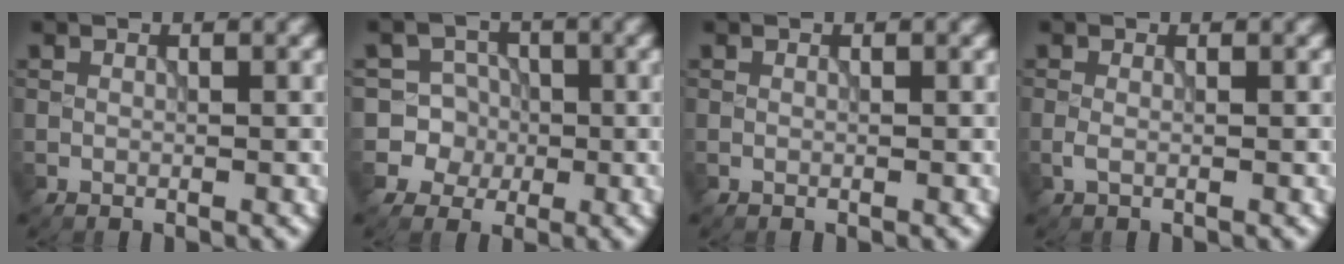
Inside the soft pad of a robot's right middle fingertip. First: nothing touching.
{"total": 7.0, "force": [-1.3, 6.8, 0.9], "torque": [-0.006, 0.021, -0.043]}
{"total": 0.0}
{"total": 0.9, "force": [-0.2, 0.3, 0.8], "torque": [-0.021, -0.002, -0.006]}